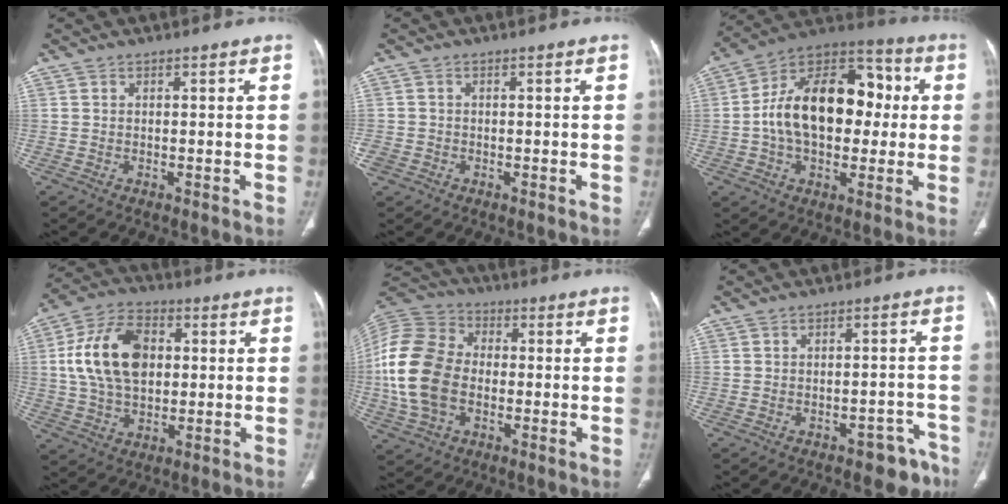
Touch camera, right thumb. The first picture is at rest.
{"total": 2.4, "force": [-0.9, 2.0, 0.8], "torque": [-0.018, 0.005, -0.016]}
{"total": 22.1, "force": [1.0, 14.0, 17.0], "torque": [-0.247, 0.034, 0.012]}
{"total": 15.8, "force": [2.2, 10.3, 11.8], "torque": [-0.200, 0.012, 0.038]}
{"total": 18.1, "force": [-1.8, 12.9, 12.6], "torque": [-0.259, 0.021, -0.035]}
{"total": 6.3, "force": [-4.4, 3.3, 3.0], "torque": [-0.011, 0.038, -0.054]}